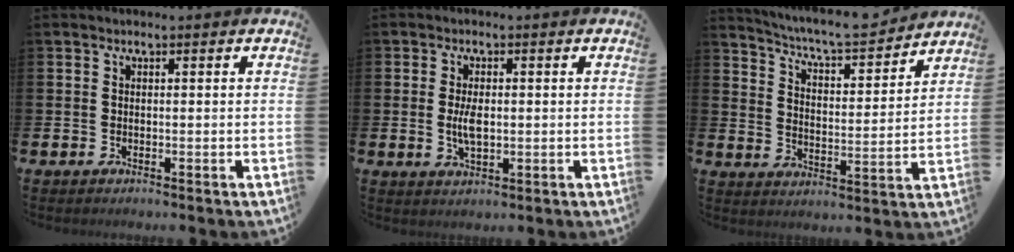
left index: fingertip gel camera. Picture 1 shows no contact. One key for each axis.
{"total": 3.5, "fx": 0.1, "fy": 1.6, "fz": 3.1, "tx": -0.051, "ty": 0.001, "tz": -0.003}
{"total": 7.0, "fx": 6.7, "fy": 0.7, "fz": 1.7, "tx": -0.056, "ty": -0.053, "tz": 0.113}